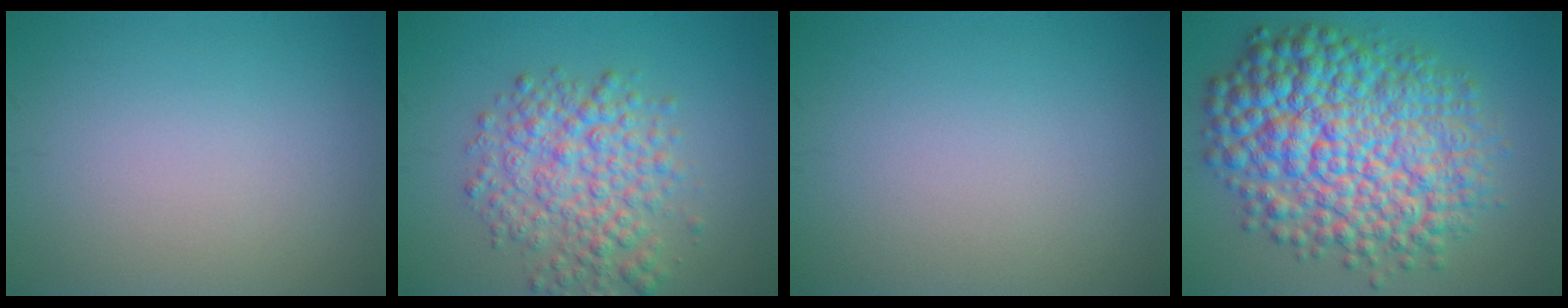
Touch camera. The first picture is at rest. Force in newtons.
{"total": 5.7, "press": 5.7, "slide": 0.1}
{"total": 0.0}
{"total": 12.7, "press": 12.7, "slide": 0.1}